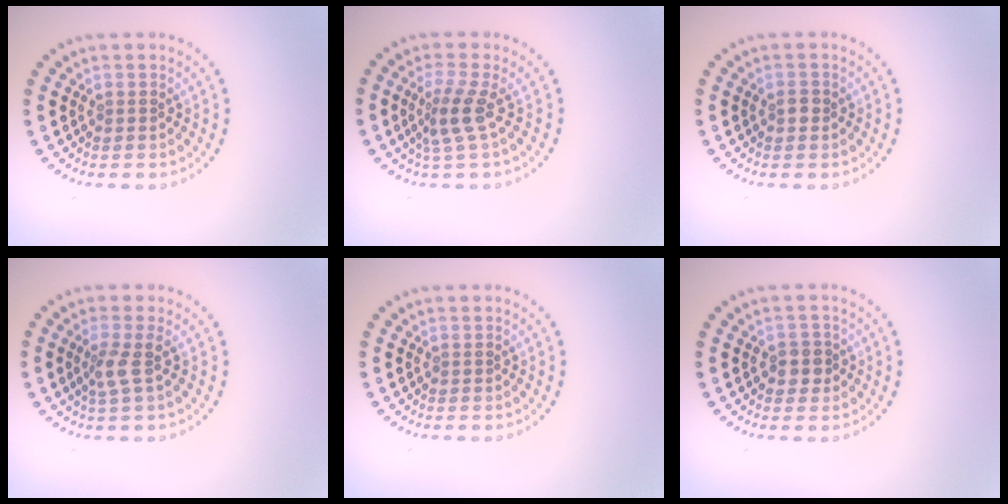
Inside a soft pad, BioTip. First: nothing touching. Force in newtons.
{"total": 2.7, "press": 1.9, "slide": 1.9}
{"total": 0.8, "press": 0.8, "slide": 0.1}
{"total": 2.0, "press": 1.4, "slide": 1.4}
{"total": 0.0}
{"total": 1.8, "press": 1.7, "slide": 0.7}